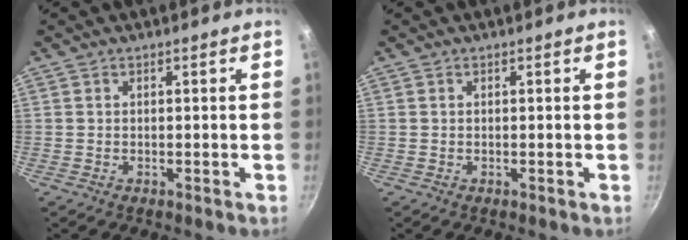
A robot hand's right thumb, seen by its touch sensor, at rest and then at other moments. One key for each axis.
{"total": 0.0}